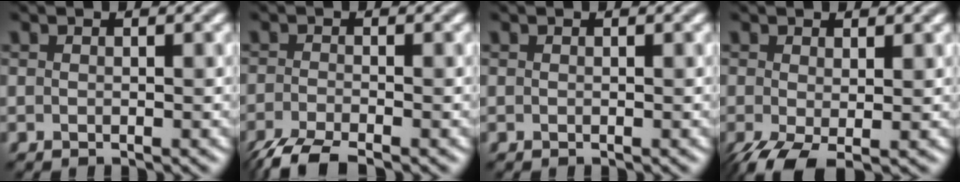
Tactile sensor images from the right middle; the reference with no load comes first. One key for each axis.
{"total": 4.1, "fx": -3.2, "fy": 0.8, "fz": 2.4, "tx": -0.046, "ty": -0.010, "tz": -0.068}
{"total": 0.0}
{"total": 4.1, "fx": -1.5, "fy": 1.8, "fz": 3.3, "tx": -0.080, "ty": -0.012, "tz": -0.030}